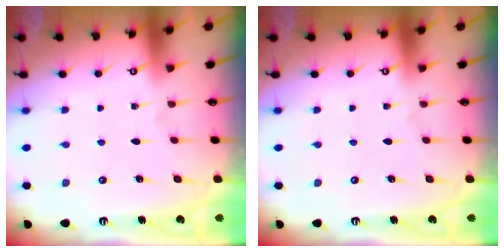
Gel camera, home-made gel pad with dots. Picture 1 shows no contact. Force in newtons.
{"total": 0.0}